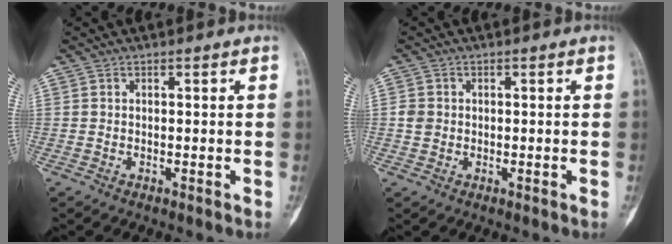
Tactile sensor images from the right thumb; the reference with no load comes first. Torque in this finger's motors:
{"motor_torque": [-0.46, 0.55, 0.30, 0.18, 0.01]}